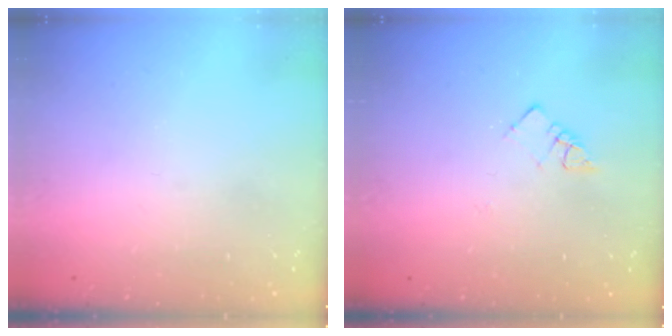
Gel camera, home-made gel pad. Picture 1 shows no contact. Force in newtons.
{"total": 3.6, "press": 3.5, "slide": 0.4}